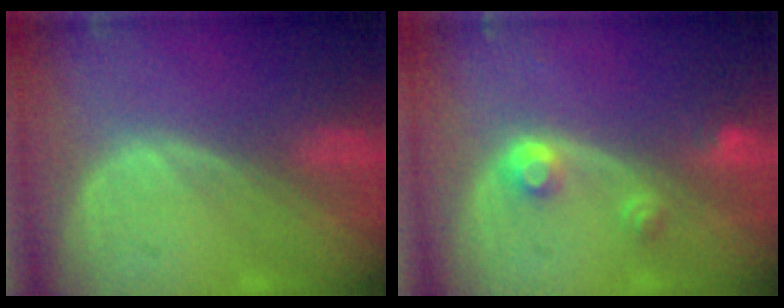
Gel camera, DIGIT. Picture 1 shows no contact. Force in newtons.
{"total": 3.0, "press": 2.8, "slide": 1.0}